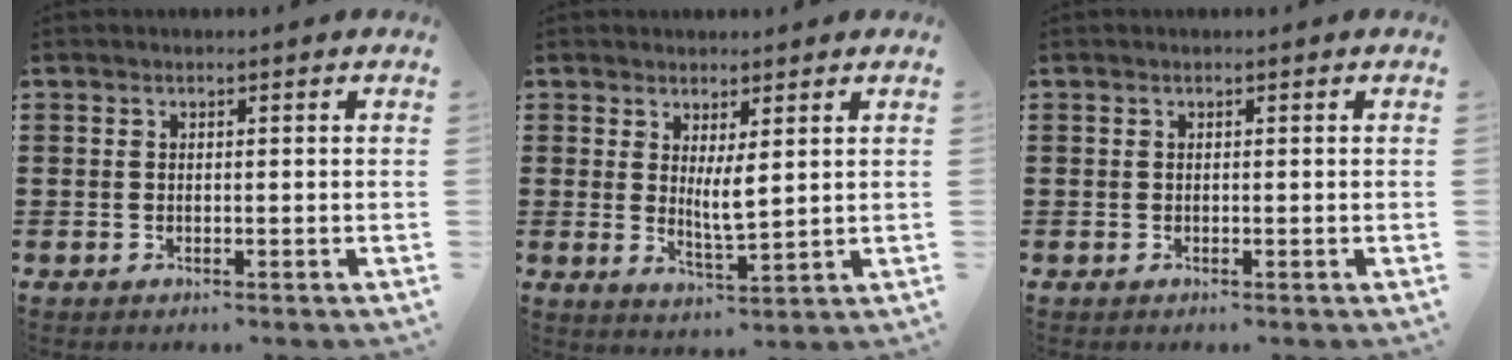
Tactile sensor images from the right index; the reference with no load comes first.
{"total": 4.1, "force": [1.4, 1.1, 3.7], "torque": [-0.066, -0.005, 0.025]}
{"total": 0.0}